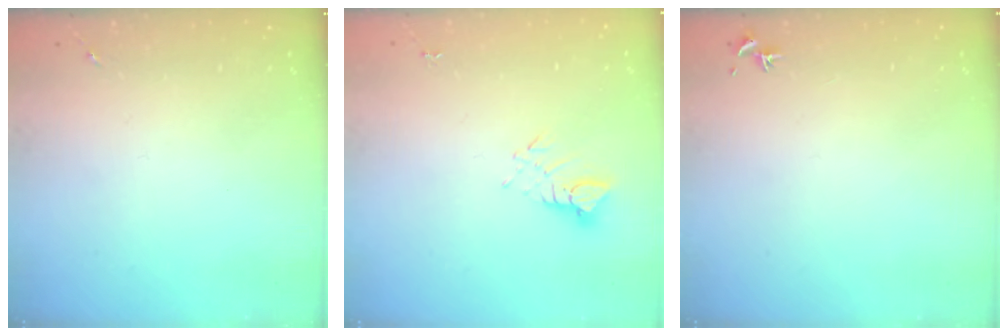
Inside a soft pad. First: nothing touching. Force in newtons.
{"total": 3.1, "press": 3.1, "slide": 0.1}
{"total": 0.7, "press": 0.5, "slide": 0.4}